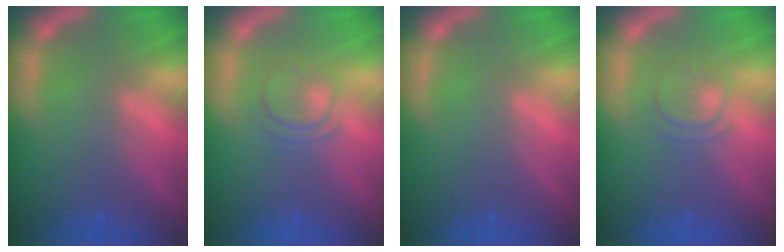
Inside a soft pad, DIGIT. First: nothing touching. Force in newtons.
{"total": 3.0}
{"total": 0.0}
{"total": 2.4}